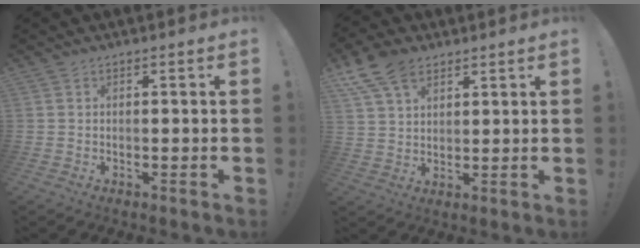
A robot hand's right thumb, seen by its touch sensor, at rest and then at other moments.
{"total": 10.8, "force": [6.5, 6.4, 5.8], "torque": [-0.103, -0.021, 0.127]}